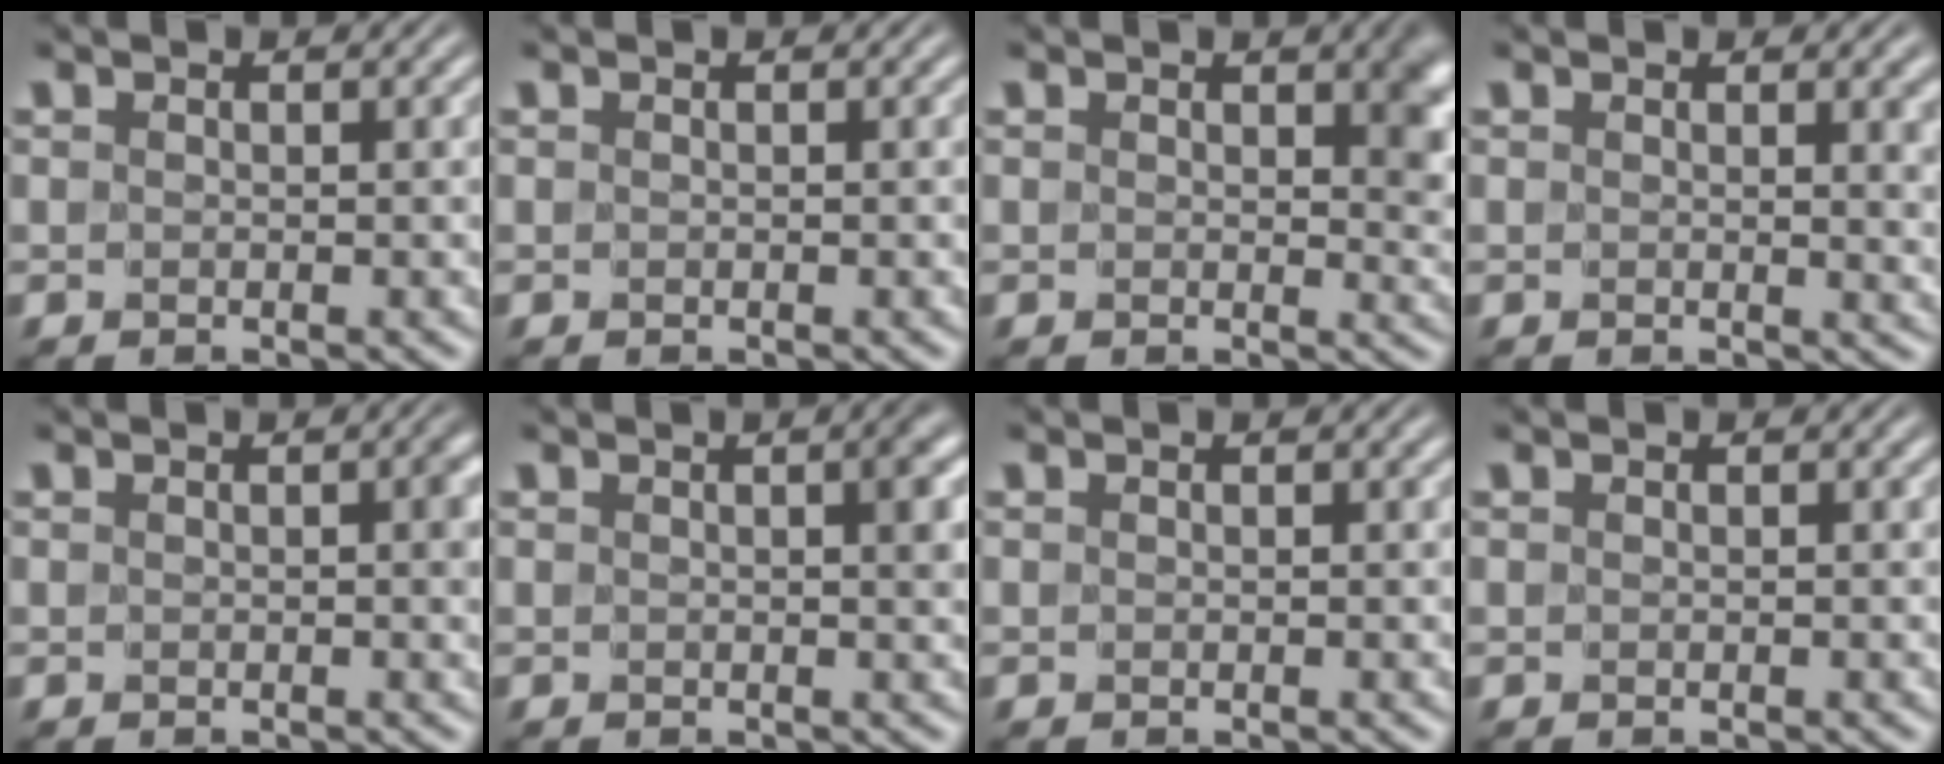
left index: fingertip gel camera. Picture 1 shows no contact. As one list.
[{"total": 0.0}, {"total": 3.9, "force": [1.0, 2.2, 3.0], "torque": [-0.032, -0.004, 0.013]}, {"total": 2.5, "force": [0.8, 0.7, 2.3], "torque": [-0.023, -0.004, 0.013]}, {"total": 1.4, "force": [0.1, 0.6, 1.3], "torque": [-0.015, 0.001, 0.001]}, {"total": 1.6, "force": [0.4, 0.2, 1.6], "torque": [-0.020, 0.003, 0.003]}, {"total": 0.0}, {"total": 0.0}]